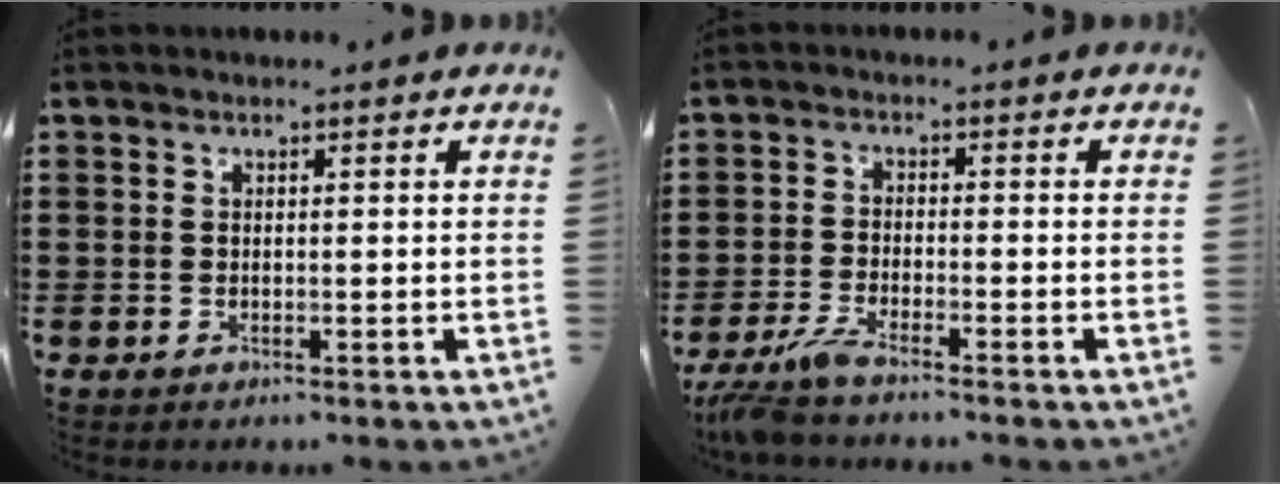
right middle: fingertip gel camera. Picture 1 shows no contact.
{"total": 4.1, "force": [-3.5, 0.1, 2.1], "torque": [-0.064, -0.013, -0.075]}